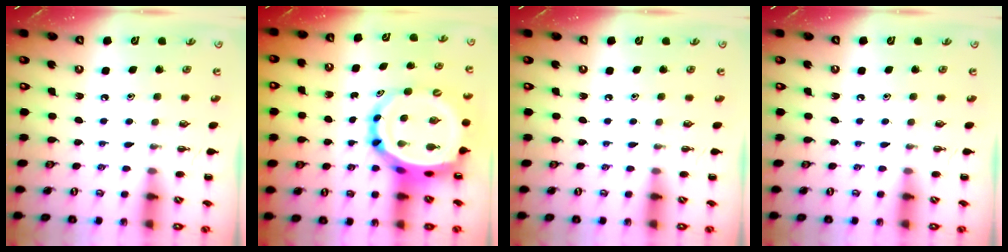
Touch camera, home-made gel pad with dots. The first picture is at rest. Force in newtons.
{"total": 11.3, "press": 10.9, "slide": 2.7}
{"total": 0.0}
{"total": 0.0}